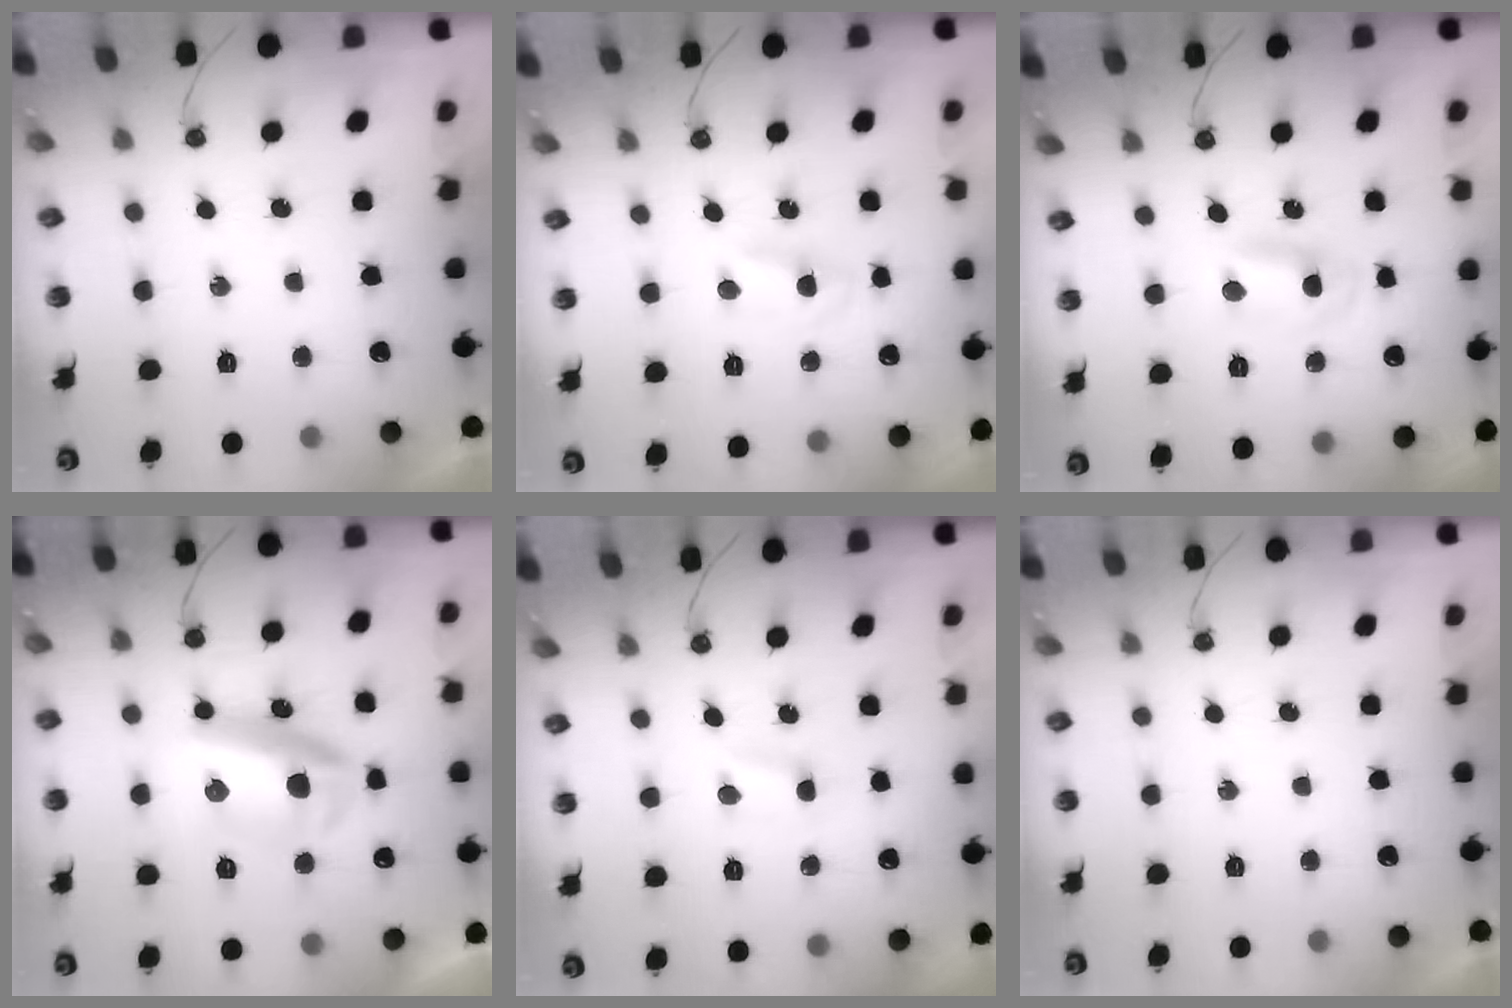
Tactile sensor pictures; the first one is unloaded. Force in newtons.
{"total": 1.8, "press": 1.8, "slide": 0.3}
{"total": 2.1, "press": 1.7, "slide": 1.2}
{"total": 13.6, "press": 13.5, "slide": 0.6}
{"total": 1.3, "press": 1.3, "slide": 0.2}
{"total": 0.0}